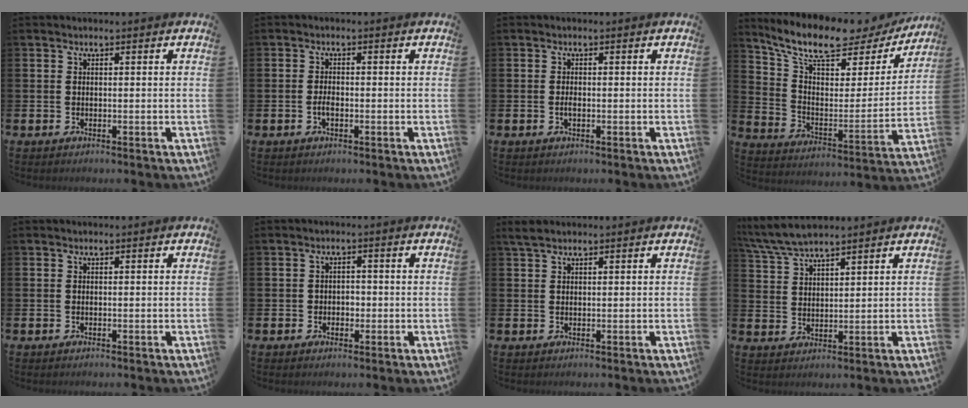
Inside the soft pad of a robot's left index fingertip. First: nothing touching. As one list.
[{"total": 1.6, "force": [-0.6, 0.8, 1.2], "torque": [-0.024, 0.002, -0.012]}, {"total": 1.0, "force": [-0.3, 0.4, 0.9], "torque": [-0.017, 0.001, -0.006]}, {"total": 10.3, "force": [8.6, 3.3, 4.5], "torque": [-0.118, -0.057, 0.144]}, {"total": 0.0}, {"total": 1.6, "force": [-0.4, 1.4, 0.6], "torque": [-0.005, 0.002, -0.012]}, {"total": 1.9, "force": [1.5, 0.7, 1.0], "torque": [-0.021, 0.007, 0.027]}, {"total": 5.7, "force": [5.3, 0.7, 1.9], "torque": [-0.058, -0.014, 0.099]}]